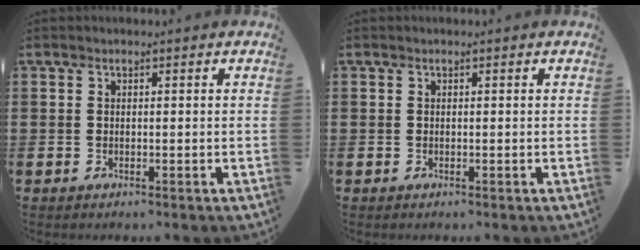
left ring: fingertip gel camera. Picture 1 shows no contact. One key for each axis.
{"total": 0.0}